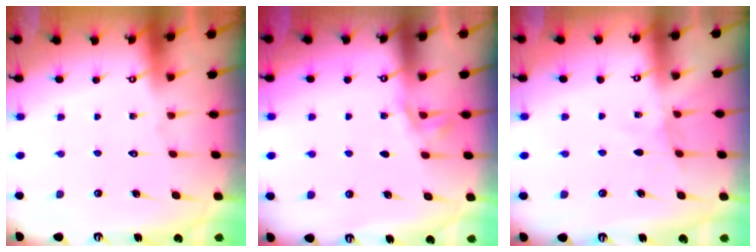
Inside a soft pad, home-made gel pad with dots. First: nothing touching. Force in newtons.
{"total": 3.5, "press": 2.7, "slide": 2.2}
{"total": 3.0, "press": 2.9, "slide": 0.4}